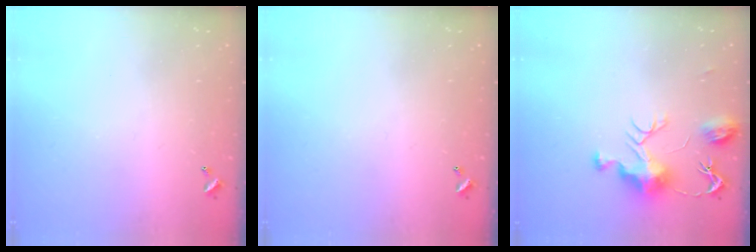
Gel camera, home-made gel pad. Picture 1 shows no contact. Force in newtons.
{"total": 0.0}
{"total": 9.4, "press": 9.4, "slide": 0.3}